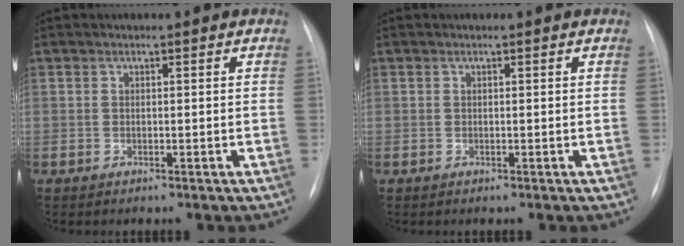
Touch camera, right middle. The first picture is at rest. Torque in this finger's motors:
{"motor_torque": [0.78, -0.77, 0.01, 0.02]}